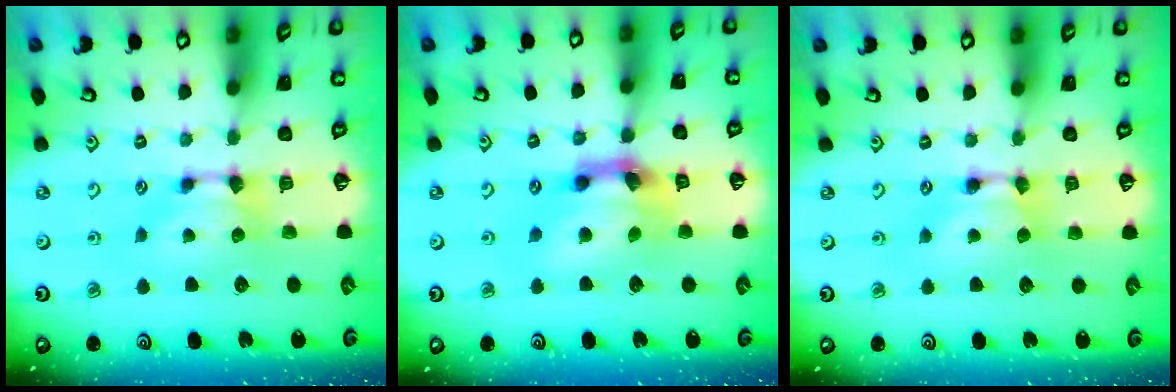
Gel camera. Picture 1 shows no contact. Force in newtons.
{"total": 6.4, "press": 5.9, "slide": 2.4}
{"total": 1.2, "press": 1.2, "slide": 0.2}